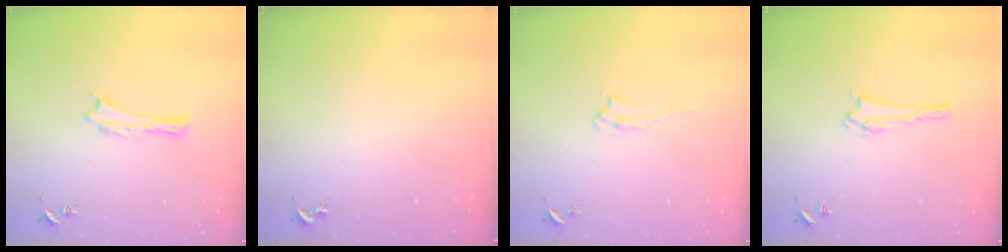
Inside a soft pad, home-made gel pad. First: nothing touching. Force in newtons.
{"total": 0.0}
{"total": 2.0, "press": 1.9, "slide": 0.3}
{"total": 1.8, "press": 1.8, "slide": 0.2}